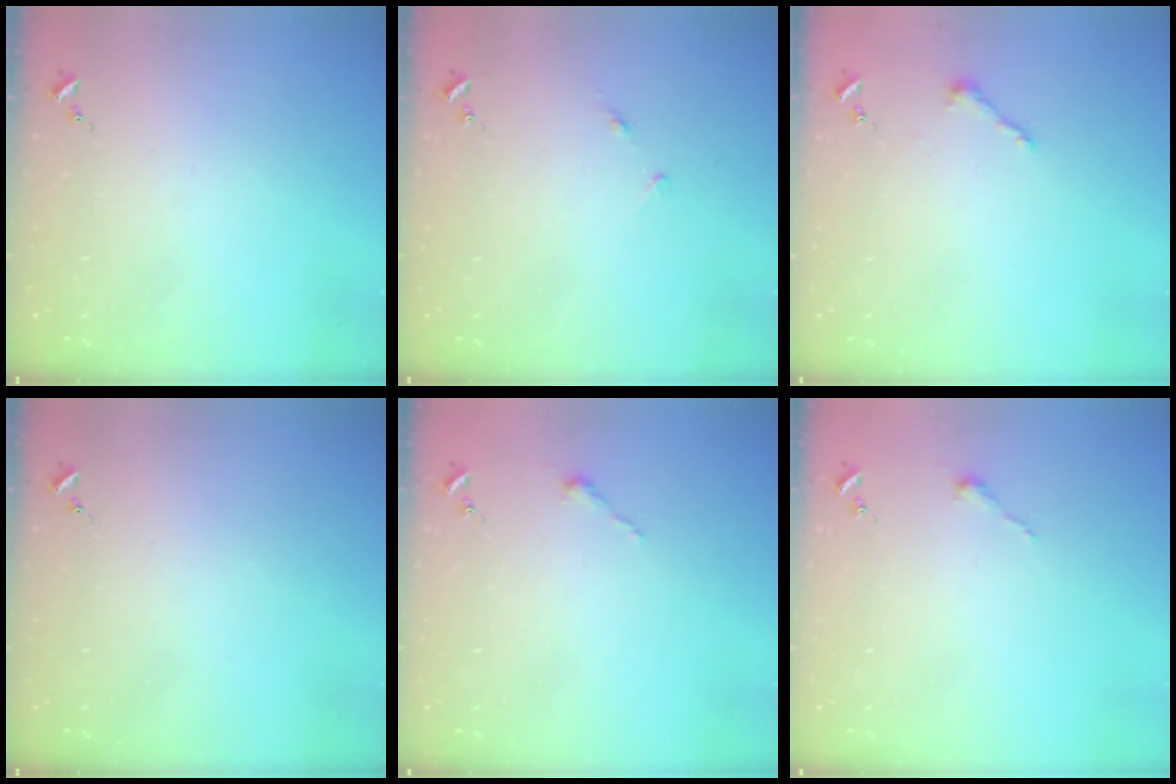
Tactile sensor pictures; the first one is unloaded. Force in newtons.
{"total": 5.1, "press": 5.1, "slide": 0.6}
{"total": 3.9, "press": 3.9, "slide": 0.3}
{"total": 0.0}
{"total": 2.5, "press": 2.5, "slide": 0.2}
{"total": 2.5, "press": 2.5, "slide": 0.2}